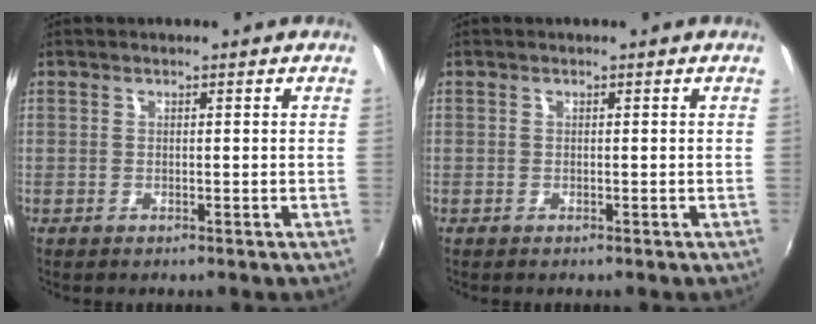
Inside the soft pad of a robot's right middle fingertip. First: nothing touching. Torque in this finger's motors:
{"motor_torque": [0.52, -0.57, -0.06, -0.14]}